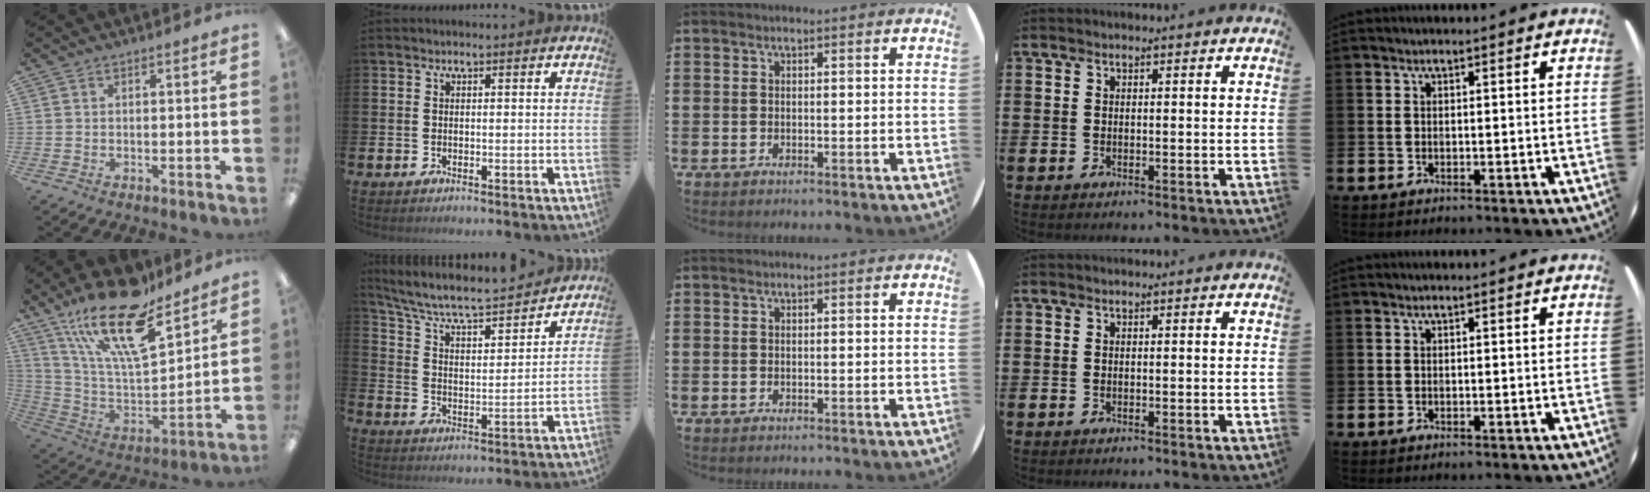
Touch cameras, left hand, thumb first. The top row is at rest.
{"thumb": {"total": 22.5, "force": [15.9, 7.2, 14.2], "torque": [-0.267, -0.098, 0.274]}, "index": {"total": 7.3, "force": [6.6, 1.5, 2.8], "torque": [-0.088, -0.046, 0.109]}}